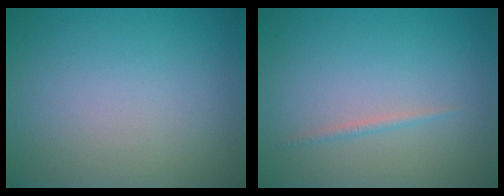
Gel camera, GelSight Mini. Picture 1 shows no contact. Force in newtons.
{"total": 0.7, "press": 0.7, "slide": 0.1}